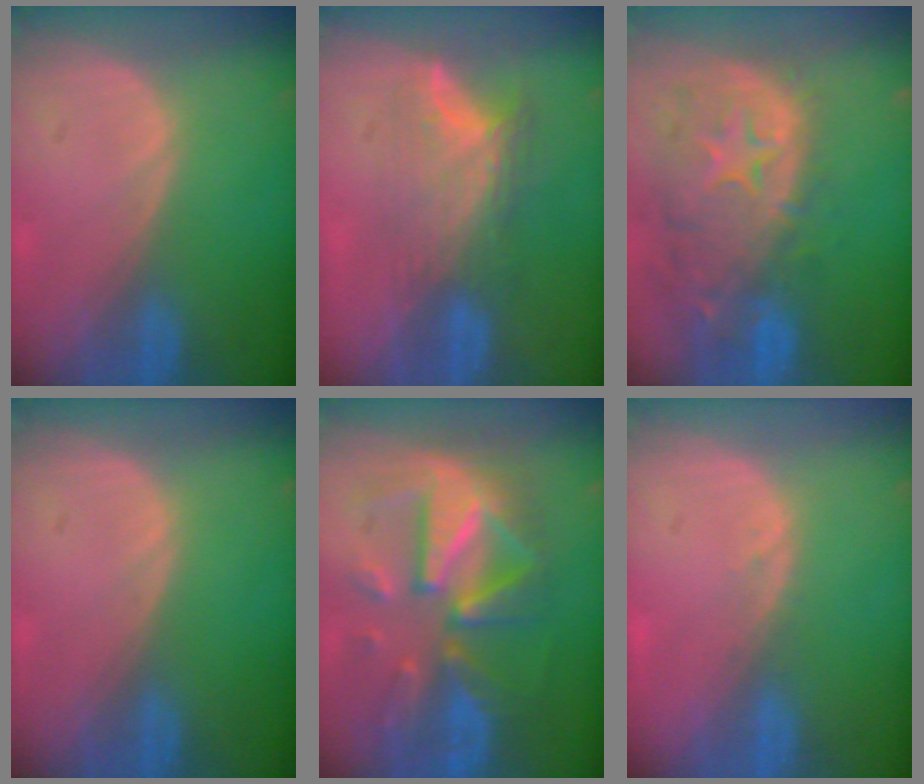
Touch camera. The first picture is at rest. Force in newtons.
{"total": 8.1, "press": 6.8, "slide": 4.5}
{"total": 13.9, "press": 11.1, "slide": 8.3}
{"total": 0.0}
{"total": 11.8, "press": 11.7, "slide": 1.2}
{"total": 1.0, "press": 0.9, "slide": 0.3}